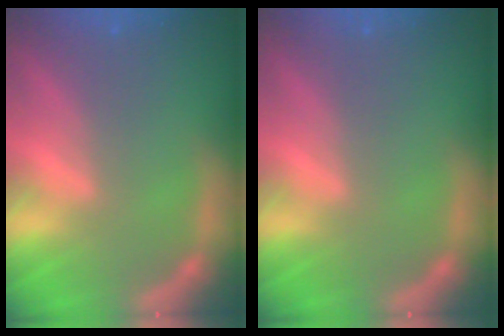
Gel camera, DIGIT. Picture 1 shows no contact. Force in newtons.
{"total": 0.0}